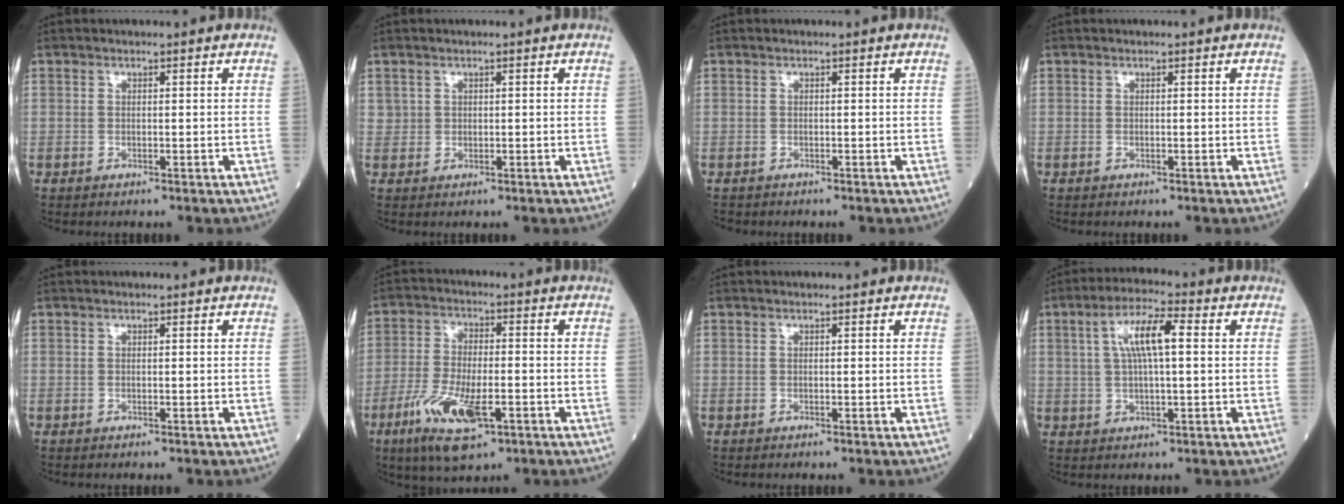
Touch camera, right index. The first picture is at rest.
{"total": 1.1, "force": [0.6, 0.9, 0.1], "torque": [0.010, 0.001, 0.007]}
{"total": 1.0, "force": [-0.8, 0.6, -0.1], "torque": [-0.010, 0.002, -0.016]}
{"total": 0.0}
{"total": 0.0}
{"total": 11.4, "force": [-5.0, 3.4, 9.6], "torque": [-0.195, -0.016, -0.085]}
{"total": 0.0}
{"total": 7.8, "force": [1.7, 1.6, 7.5], "torque": [-0.143, 0.019, 0.031]}